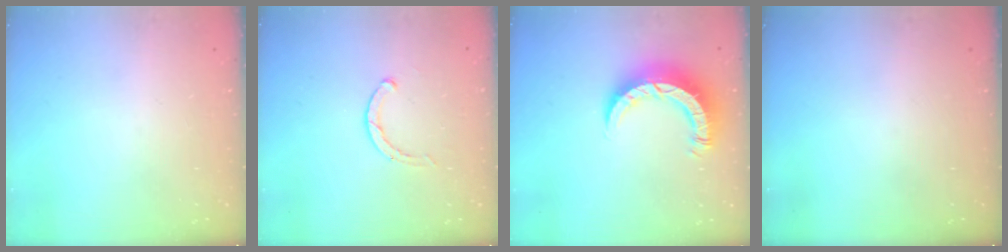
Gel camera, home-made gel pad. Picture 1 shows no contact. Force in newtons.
{"total": 1.9, "press": 1.8, "slide": 0.3}
{"total": 8.3, "press": 8.2, "slide": 0.8}
{"total": 0.0}